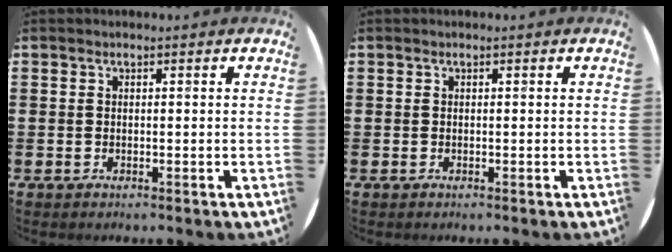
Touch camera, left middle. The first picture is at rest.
{"total": 0.0}